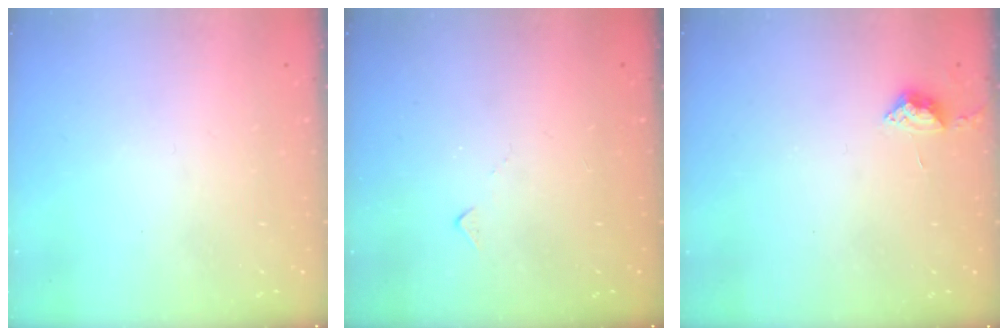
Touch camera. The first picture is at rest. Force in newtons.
{"total": 5.9, "press": 5.9, "slide": 0.6}
{"total": 3.7, "press": 3.7, "slide": 0.5}